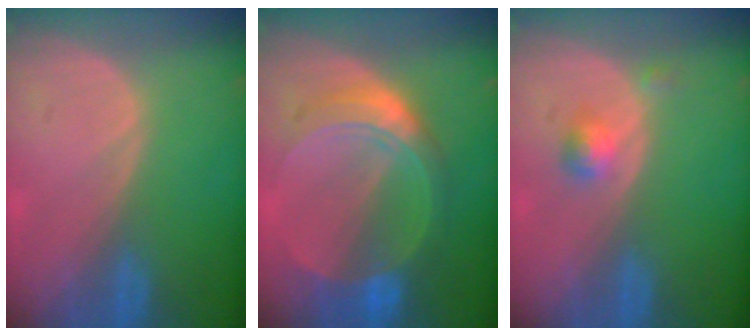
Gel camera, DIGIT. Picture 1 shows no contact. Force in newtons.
{"total": 8.3, "press": 8.3, "slide": 0.7}
{"total": 2.4, "press": 2.1, "slide": 1.1}